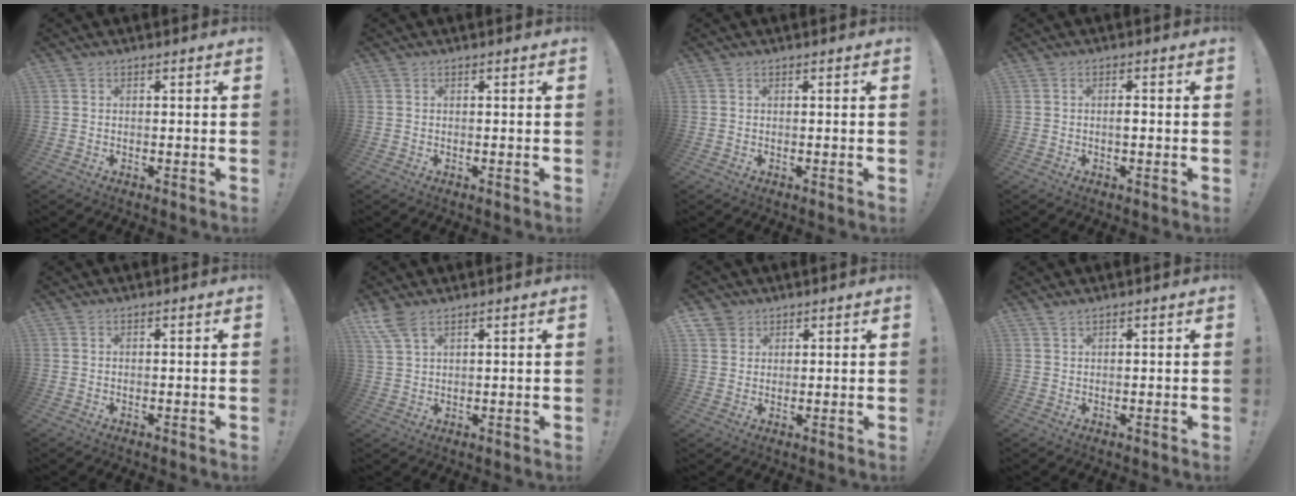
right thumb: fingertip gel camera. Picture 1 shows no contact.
{"total": 0.0}
{"total": 0.0}
{"total": 1.4, "force": [-0.5, 0.5, 1.3], "torque": [-0.023, 0.003, -0.009]}
{"total": 0.0}
{"total": 5.7, "force": [4.0, 2.1, 3.5], "torque": [-0.080, -0.007, 0.079]}
{"total": 3.6, "force": [2.4, 2.7, 0.2], "torque": [-0.008, -0.010, 0.045]}
{"total": 1.0, "force": [1.0, 0.1, 0.4], "torque": [-0.014, 0.001, 0.019]}